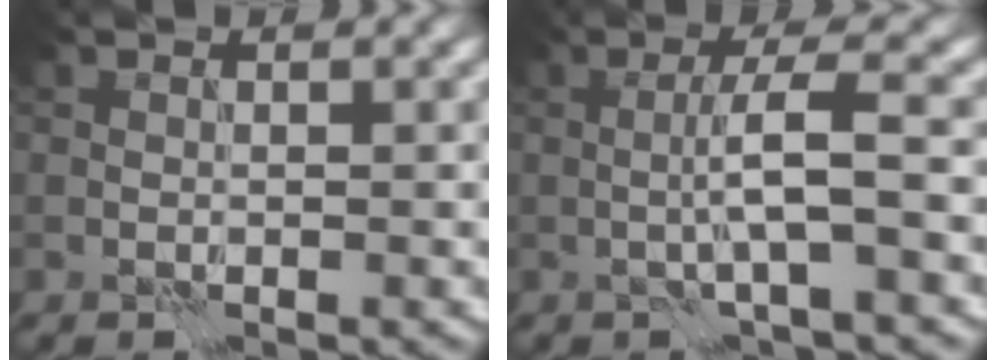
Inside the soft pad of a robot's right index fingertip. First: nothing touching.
{"total": 3.6, "force": [-0.5, 0.1, 3.6], "torque": [-0.067, 0.011, -0.016]}